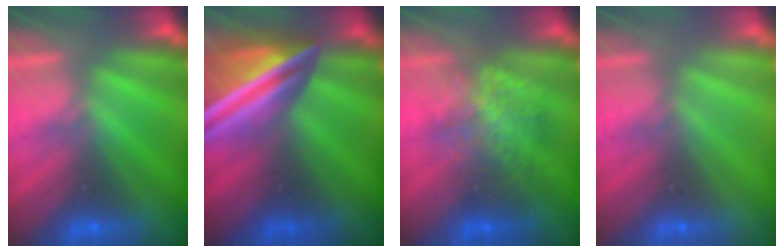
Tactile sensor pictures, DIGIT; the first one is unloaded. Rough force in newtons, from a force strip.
{"total": 7.2}
{"total": 2.3}
{"total": 2.9}